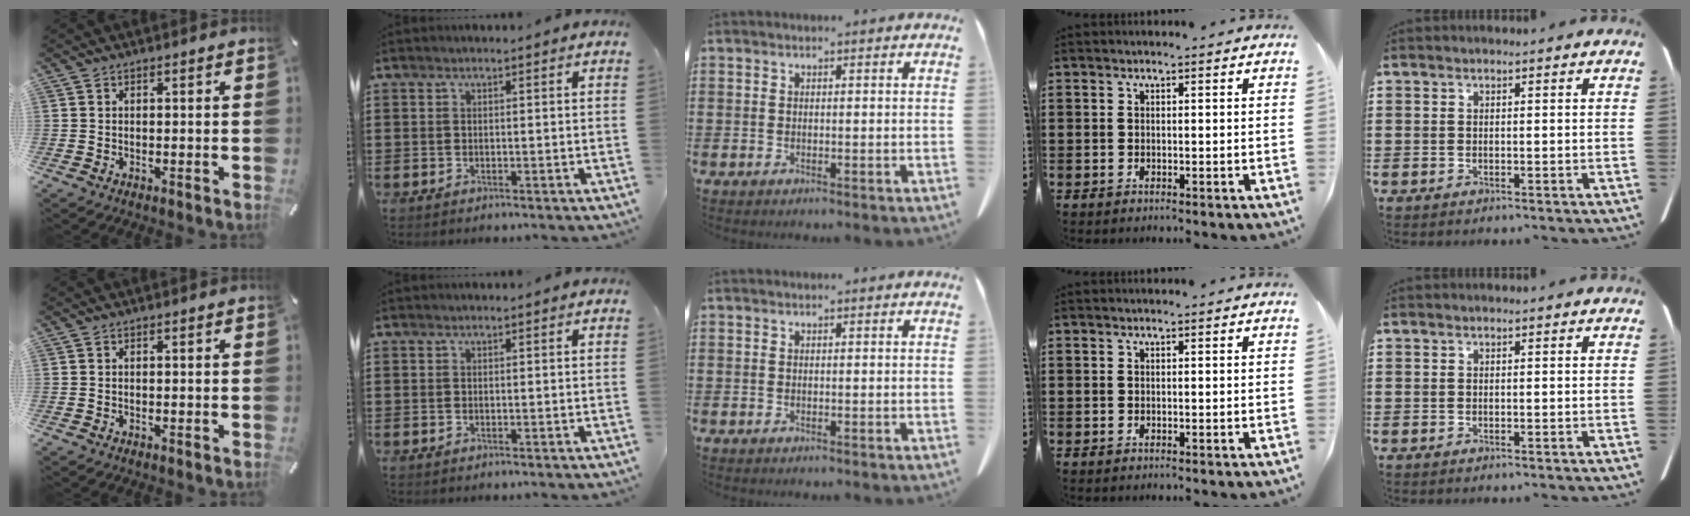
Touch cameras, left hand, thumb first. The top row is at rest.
{}